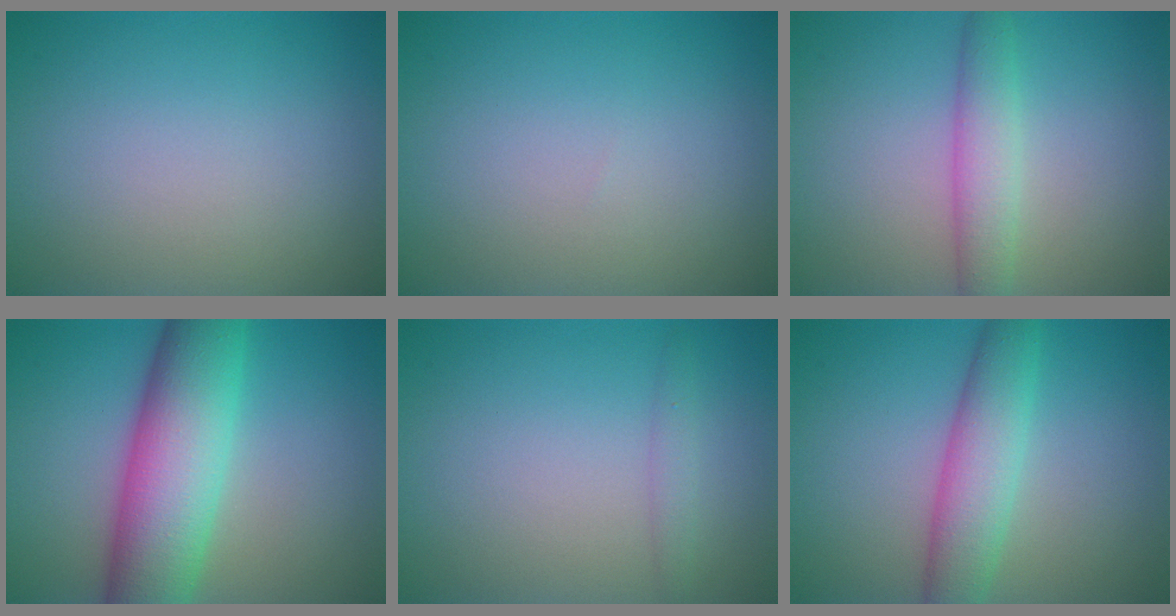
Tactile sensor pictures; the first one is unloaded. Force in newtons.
{"total": 0.0}
{"total": 4.2, "press": 4.2, "slide": 0.0}
{"total": 10.4, "press": 10.4, "slide": 0.3}
{"total": 1.1, "press": 1.0, "slide": 0.1}
{"total": 4.9, "press": 4.9, "slide": 0.1}